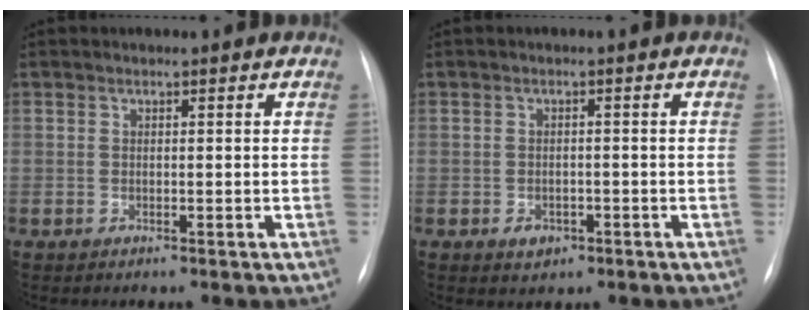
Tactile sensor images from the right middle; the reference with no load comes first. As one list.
[{"total": 2.2, "force": [-1.0, 1.6, 1.2], "torque": [-0.017, 0.001, -0.003]}]